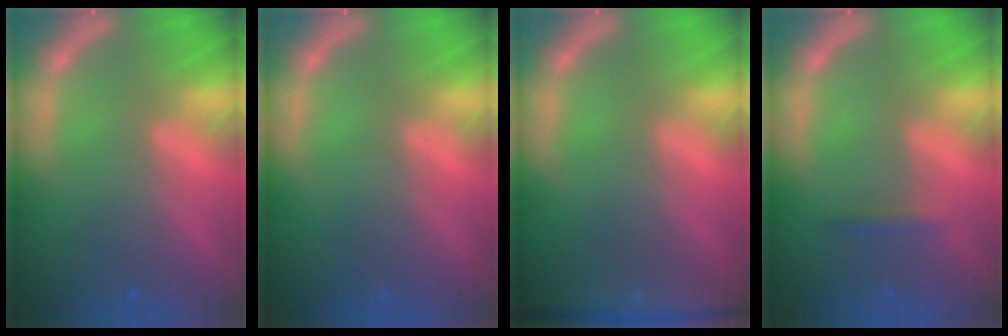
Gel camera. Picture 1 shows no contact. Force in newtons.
{"total": 0.0}
{"total": 5.5}
{"total": 0.9}